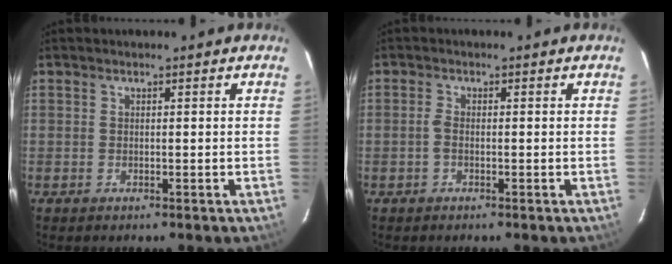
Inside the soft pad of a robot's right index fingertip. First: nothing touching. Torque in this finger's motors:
{"motor_torque": [0.39, -0.17, 0.25, 0.05]}